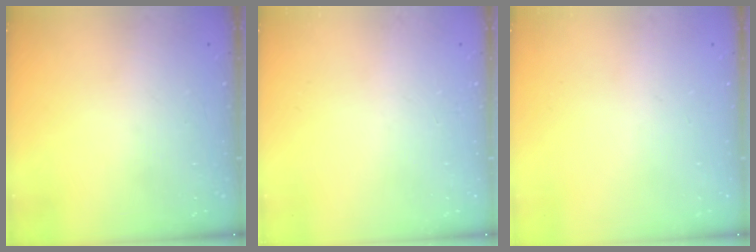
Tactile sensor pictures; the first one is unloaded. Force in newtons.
{"total": 0.0}
{"total": 0.0}